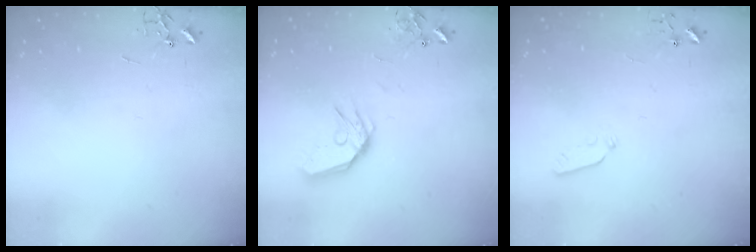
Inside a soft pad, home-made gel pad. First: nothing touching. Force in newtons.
{"total": 12.5, "press": 12.4, "slide": 0.9}
{"total": 3.7, "press": 3.6, "slide": 0.4}